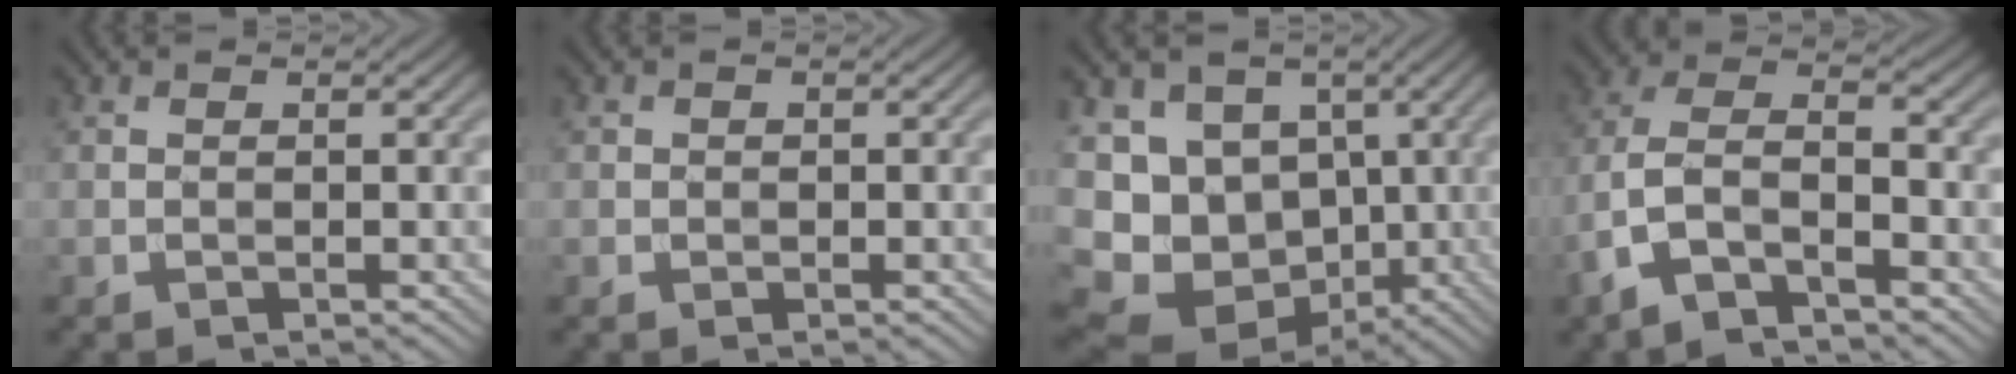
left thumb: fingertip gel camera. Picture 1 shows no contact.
{"total": 0.7, "force": [0.0, 0.7, 0.2], "torque": [0.001, -0.003, -0.004]}
{"total": 12.9, "force": [-1.7, 10.9, 6.6], "torque": [-0.158, -0.026, -0.023]}
{"total": 8.1, "force": [-4.3, 3.3, 6.0], "torque": [-0.132, 0.007, -0.096]}